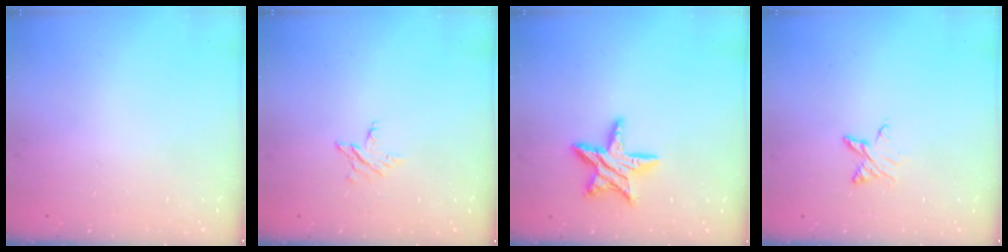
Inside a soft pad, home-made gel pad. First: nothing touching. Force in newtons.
{"total": 2.7, "press": 2.7, "slide": 0.2}
{"total": 13.2, "press": 13.2, "slide": 0.9}
{"total": 5.9, "press": 5.9, "slide": 0.6}